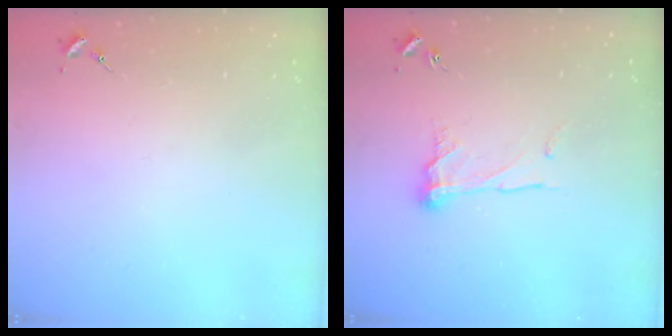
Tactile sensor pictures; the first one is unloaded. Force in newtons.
{"total": 10.3, "press": 10.3, "slide": 0.7}